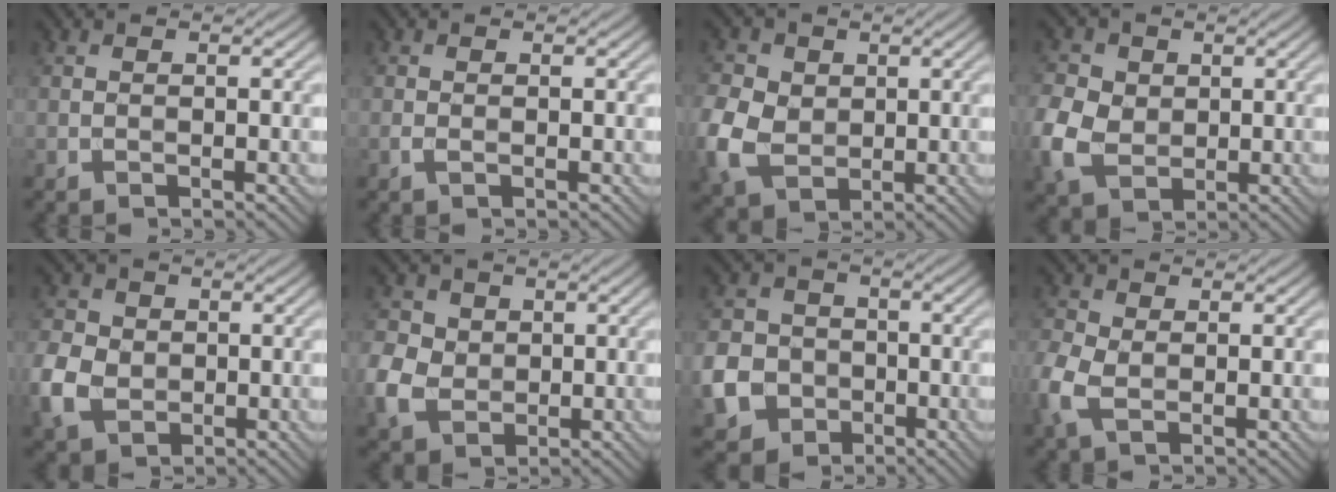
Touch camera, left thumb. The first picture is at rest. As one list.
[{"total": 0.8, "force": [-0.3, 0.2, 0.7], "torque": [-0.018, -0.002, -0.005]}, {"total": 7.5, "force": [-0.3, 6.1, 4.3], "torque": [-0.134, -0.002, -0.011]}, {"total": 6.9, "force": [-0.2, 5.7, 3.9], "torque": [-0.115, 0.001, -0.013]}, {"total": 6.4, "force": [-1.0, 5.3, 3.5], "torque": [-0.098, -0.004, -0.032]}, {"total": 5.8, "force": [-0.1, 5.1, 2.8], "torque": [-0.084, 0.000, -0.010]}, {"total": 7.5, "force": [-2.5, 6.4, 3.0], "torque": [-0.085, -0.021, -0.060]}, {"total": 4.6, "force": [-0.7, 3.0, 3.5], "torque": [-0.106, -0.002, -0.020]}]